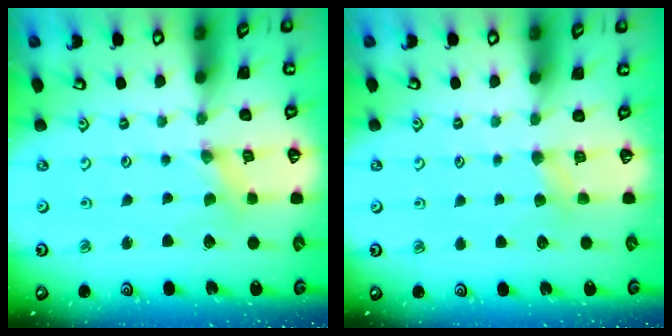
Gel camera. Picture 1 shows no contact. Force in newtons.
{"total": 3.7, "press": 3.7, "slide": 0.6}